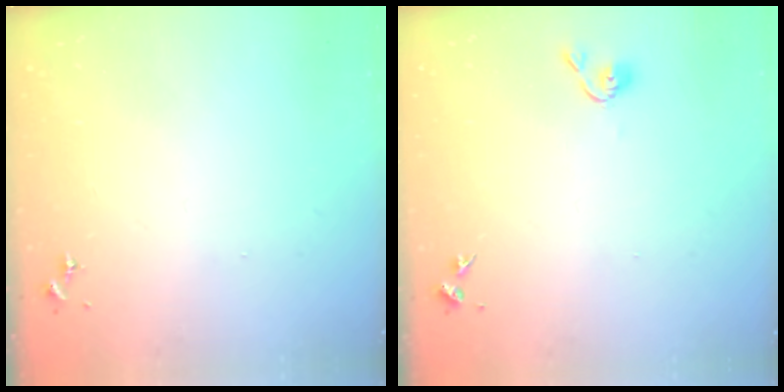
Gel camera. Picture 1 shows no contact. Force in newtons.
{"total": 3.7, "press": 3.7, "slide": 0.7}